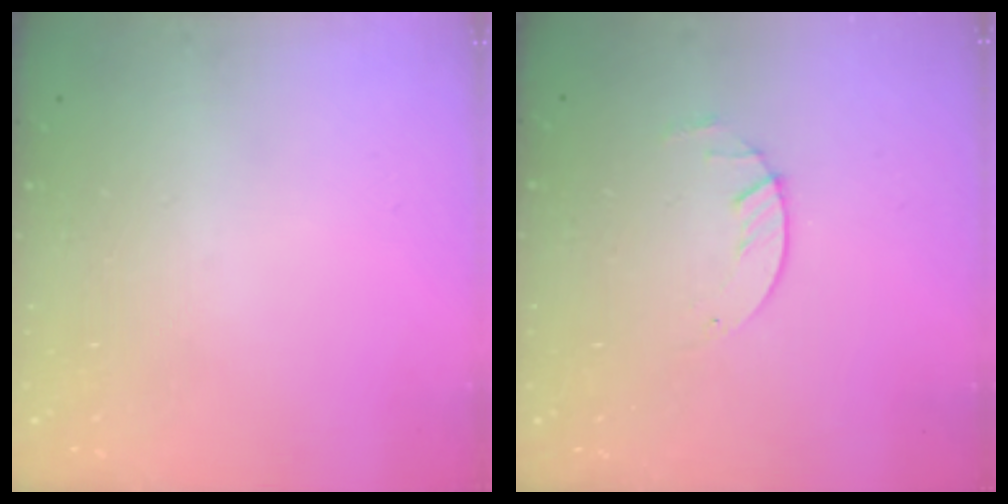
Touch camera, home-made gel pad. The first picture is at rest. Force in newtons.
{"total": 1.8, "press": 1.8, "slide": 0.2}